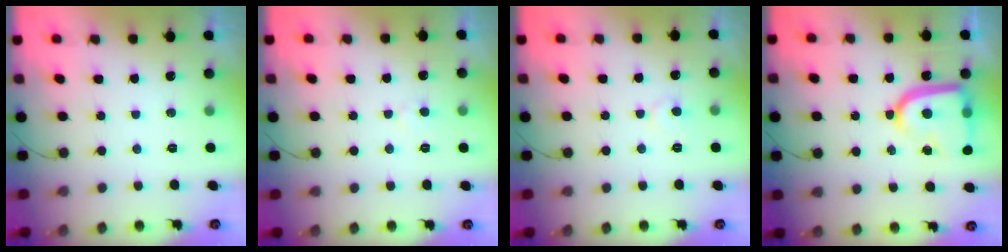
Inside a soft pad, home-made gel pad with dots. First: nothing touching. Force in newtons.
{"total": 2.6, "press": 2.6, "slide": 0.2}
{"total": 5.6, "press": 5.6, "slide": 0.4}
{"total": 16.8, "press": 16.7, "slide": 1.6}